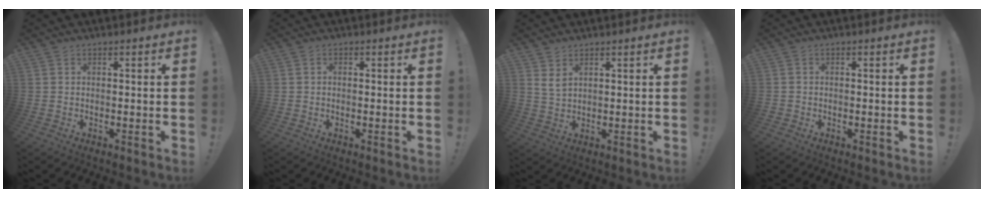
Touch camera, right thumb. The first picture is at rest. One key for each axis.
{"total": 0.7, "fx": -0.1, "fy": 0.5, "fz": 0.4, "tx": -0.011, "ty": 0.004, "tz": -0.001}
{"total": 3.9, "fx": 2.5, "fy": 1.9, "fz": 2.4, "tx": -0.036, "ty": -0.015, "tz": 0.045}
{"total": 1.0, "fx": -0.5, "fy": 0.8, "fz": 0.3, "tx": -0.005, "ty": 0.002, "tz": -0.008}